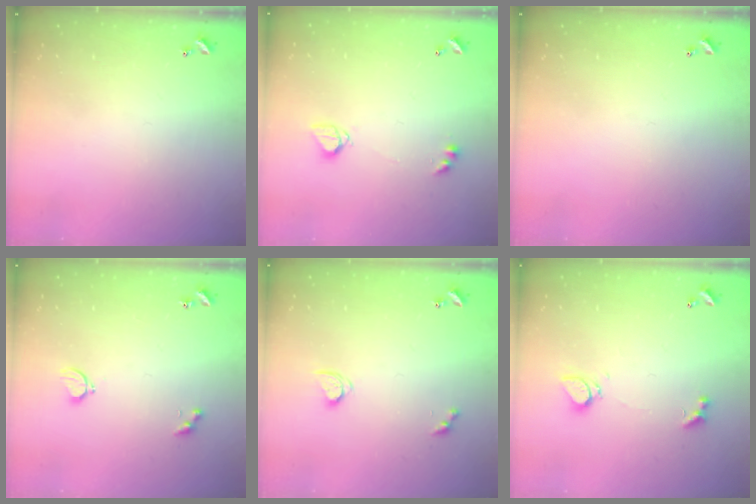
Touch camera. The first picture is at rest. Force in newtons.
{"total": 3.6, "press": 3.5, "slide": 0.5}
{"total": 0.0}
{"total": 1.8, "press": 1.7, "slide": 0.5}
{"total": 2.7, "press": 2.7, "slide": 0.5}
{"total": 2.1, "press": 2.0, "slide": 0.6}